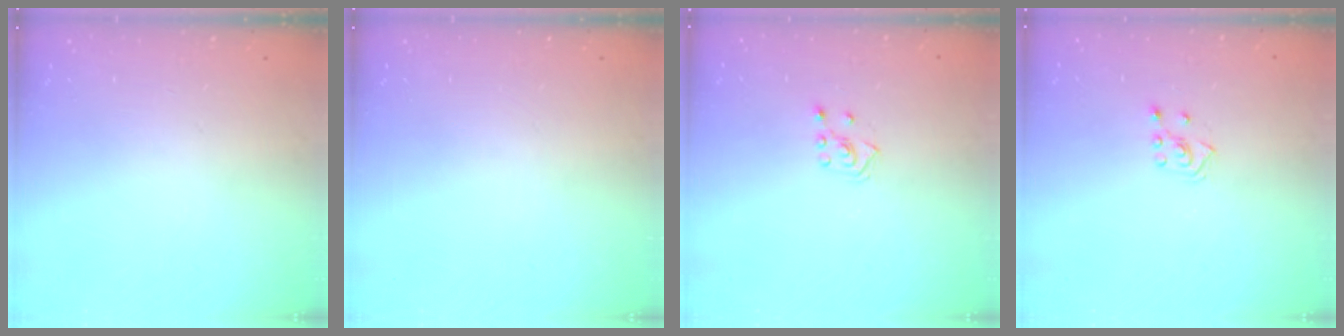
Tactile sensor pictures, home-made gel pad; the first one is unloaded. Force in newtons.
{"total": 0.0}
{"total": 2.8, "press": 2.7, "slide": 0.5}
{"total": 2.8, "press": 2.7, "slide": 0.5}